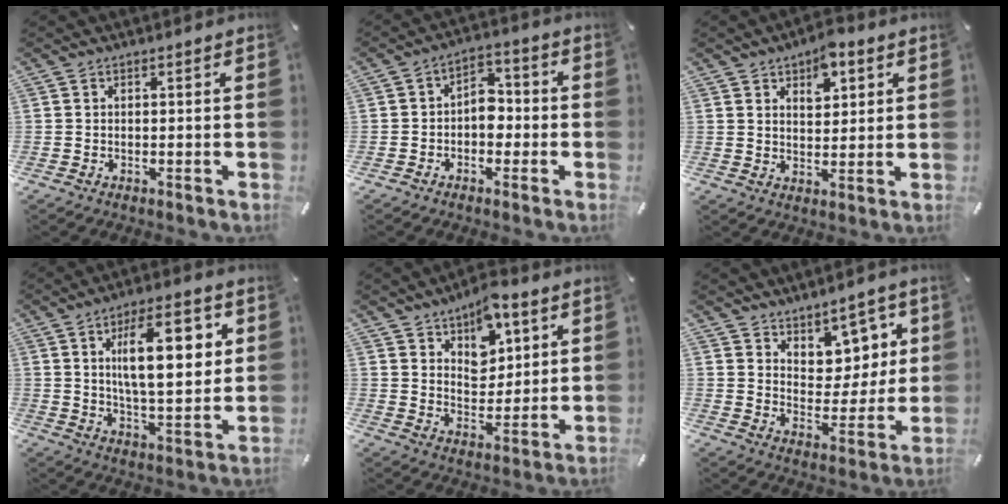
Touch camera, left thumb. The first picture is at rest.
{"total": 6.2, "force": [-1.7, 4.6, 3.8], "torque": [-0.052, 0.018, -0.034]}
{"total": 6.3, "force": [3.5, 4.0, 3.3], "torque": [-0.029, -0.012, 0.055]}
{"total": 17.5, "force": [5.6, 7.4, 14.8], "torque": [-0.237, 0.001, 0.085]}
{"total": 9.9, "force": [6.1, 6.7, 3.8], "torque": [-0.048, -0.037, 0.109]}
{"total": 8.3, "force": [5.9, 5.9, 0.5], "torque": [-0.008, -0.064, 0.109]}